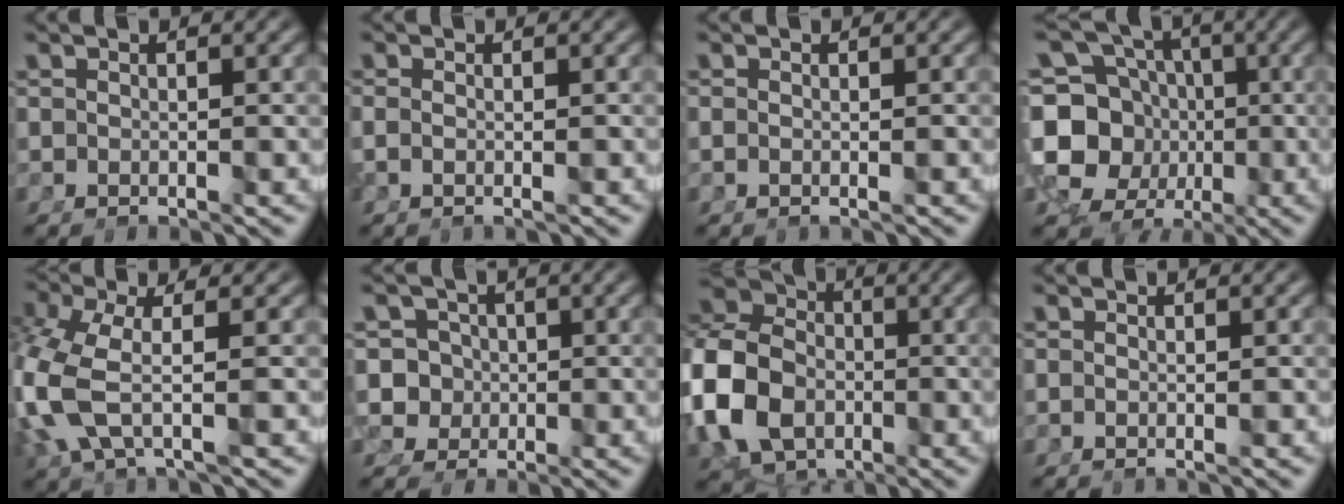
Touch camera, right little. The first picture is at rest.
{"total": 1.0, "force": [-0.6, -0.3, 0.8], "torque": [-0.019, -0.014, 0.001]}
{"total": 0.7, "force": [-0.4, -0.2, 0.5], "torque": [-0.009, -0.009, 0.000]}
{"total": 16.2, "force": [-1.3, 14.3, 7.5], "torque": [-0.186, -0.065, -0.016]}
{"total": 5.7, "force": [-0.6, 3.3, 4.6], "torque": [-0.134, -0.028, 0.003]}
{"total": 9.7, "force": [-1.5, 9.2, 2.8], "torque": [-0.099, -0.051, -0.017]}
{"total": 12.4, "force": [-0.6, 10.2, 7.1], "torque": [-0.157, -0.034, -0.005]}
{"total": 0.0}